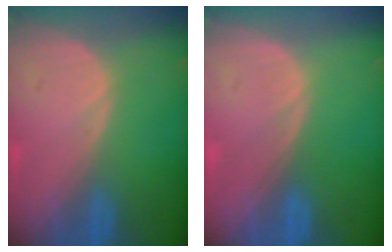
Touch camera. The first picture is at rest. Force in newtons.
{"total": 0.0}